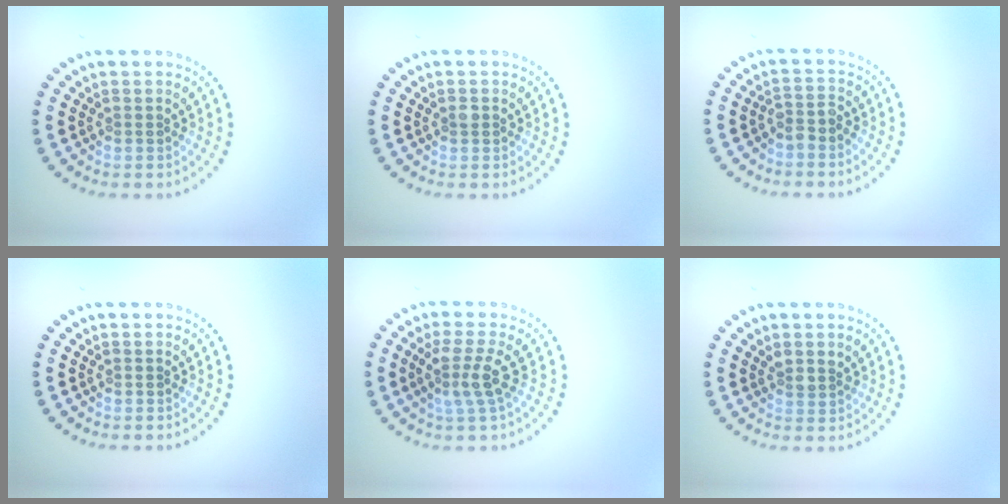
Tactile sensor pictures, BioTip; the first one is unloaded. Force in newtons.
{"total": 0.8, "press": 0.8, "slide": 0.1}
{"total": 1.4, "press": 1.1, "slide": 0.8}
{"total": 0.0}
{"total": 2.8, "press": 2.1, "slide": 1.8}
{"total": 1.4, "press": 1.2, "slide": 0.8}